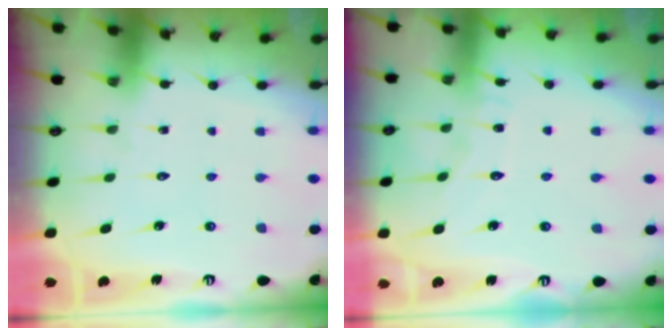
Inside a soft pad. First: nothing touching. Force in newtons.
{"total": 5.2, "press": 5.1, "slide": 0.6}